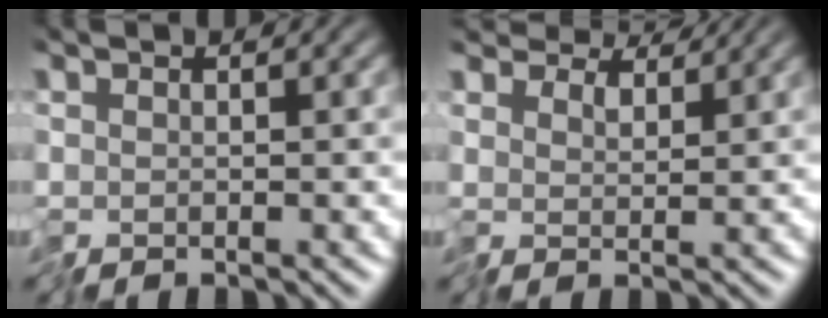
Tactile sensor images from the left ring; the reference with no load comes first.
{"total": 4.4, "force": [3.9, 1.5, 1.2], "torque": [-0.033, 0.010, 0.051]}